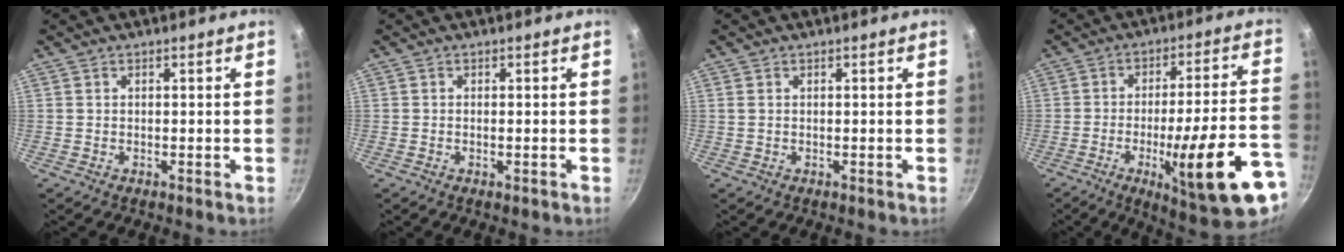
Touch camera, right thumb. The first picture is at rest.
{"total": 0.8, "force": [-0.3, 0.2, 0.7], "torque": [-0.014, 0.000, -0.005]}
{"total": 0.7, "force": [0.3, 0.4, 0.4], "torque": [-0.010, 0.001, 0.006]}
{"total": 22.5, "force": [-9.1, 5.2, 19.9], "torque": [-0.253, 0.031, -0.121]}